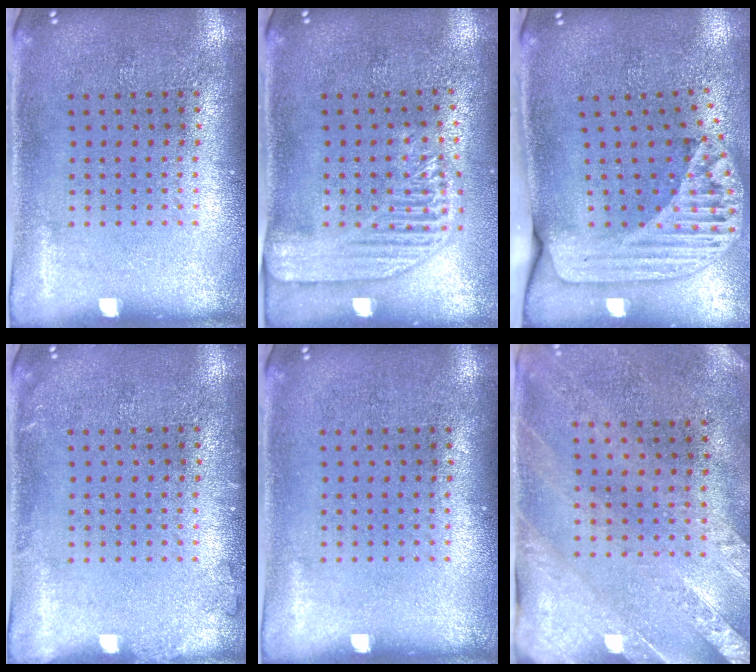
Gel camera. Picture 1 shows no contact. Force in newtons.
{"total": 2.2, "press": 1.9, "slide": 1.0}
{"total": 2.4, "press": 1.7, "slide": 1.6}
{"total": 0.9, "press": 0.8, "slide": 0.2}
{"total": 0.0}
{"total": 2.5, "press": 2.1, "slide": 1.4}